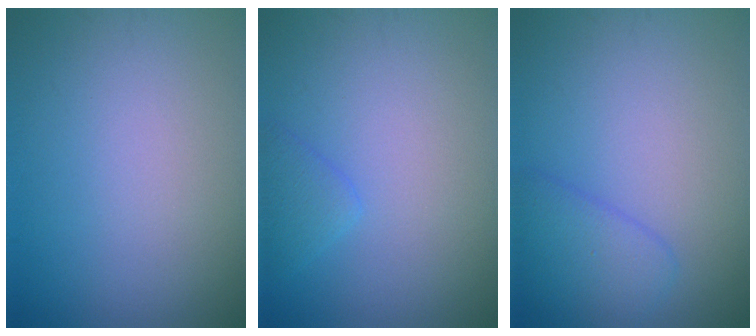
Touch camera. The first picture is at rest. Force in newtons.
{"total": 1.5, "press": 1.5, "slide": 0.1}
{"total": 2.7, "press": 2.6, "slide": 0.2}